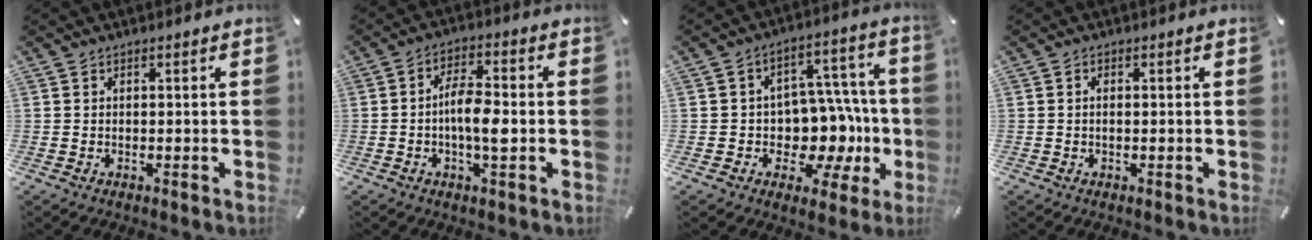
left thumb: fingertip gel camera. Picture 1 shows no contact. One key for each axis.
{"total": 7.9, "fx": -1.5, "fy": 2.9, "fz": 7.2, "tx": -0.135, "ty": 0.008, "tz": -0.027}
{"total": 12.5, "fx": -1.9, "fy": 10.8, "fz": 5.9, "tx": -0.057, "ty": -0.007, "tz": -0.018}
{"total": 0.8, "fx": -0.1, "fy": 0.3, "fz": 0.8, "tx": -0.016, "ty": 0.001, "tz": -0.002}